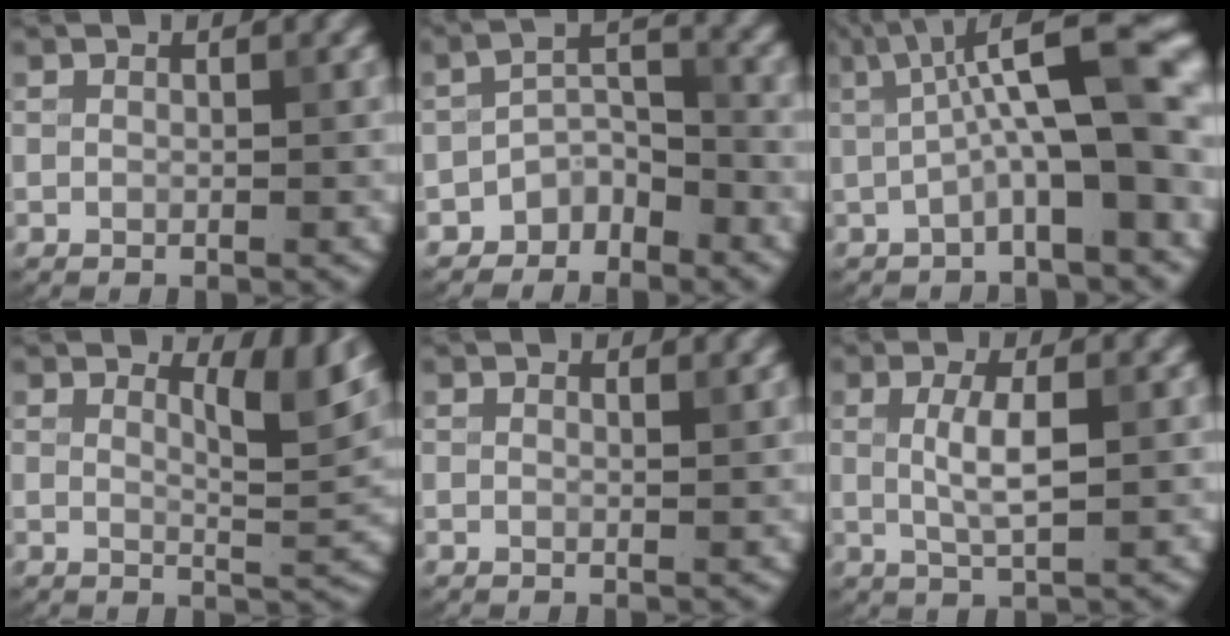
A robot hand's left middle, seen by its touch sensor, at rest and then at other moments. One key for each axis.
{"total": 3.3, "fx": -2.7, "fy": 1.6, "fz": 1.0, "tx": -0.011, "ty": 0.012, "tz": -0.054}
{"total": 9.7, "fx": 0.6, "fy": 2.4, "fz": 9.4, "tx": -0.133, "ty": 0.029, "tz": 0.003}
{"total": 3.9, "fx": 2.5, "fy": 0.9, "fz": 2.9, "tx": -0.044, "ty": -0.007, "tz": 0.035}
{"total": 1.2, "fx": 1.0, "fy": 0.2, "fz": 0.5, "tx": -0.005, "ty": 0.001, "tz": 0.012}
{"total": 3.0, "fx": 0.3, "fy": 0.7, "fz": 2.9, "tx": -0.062, "ty": 0.003, "tz": 0.007}